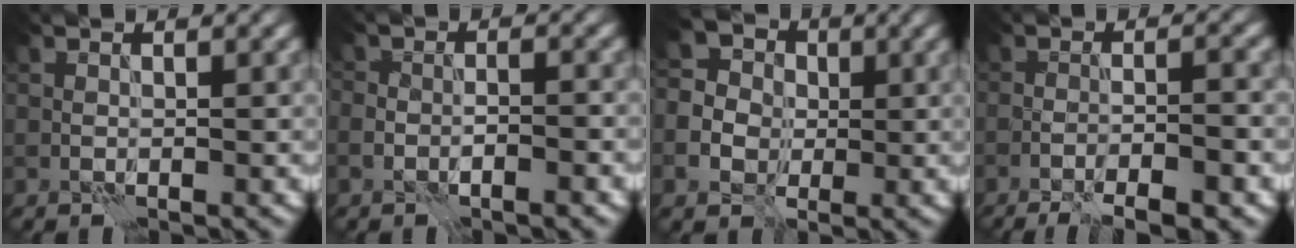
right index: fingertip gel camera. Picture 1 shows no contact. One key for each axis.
{"total": 2.3, "fx": -1.4, "fy": 1.0, "fz": 1.5, "tx": -0.014, "ty": 0.008, "tz": -0.028}
{"total": 5.4, "fx": -0.7, "fy": 4.9, "fz": 2.3, "tx": -0.040, "ty": 0.009, "tz": -0.023}
{"total": 7.3, "fx": -4.8, "fy": 1.6, "fz": 5.2, "tx": -0.068, "ty": 0.001, "tz": -0.068}